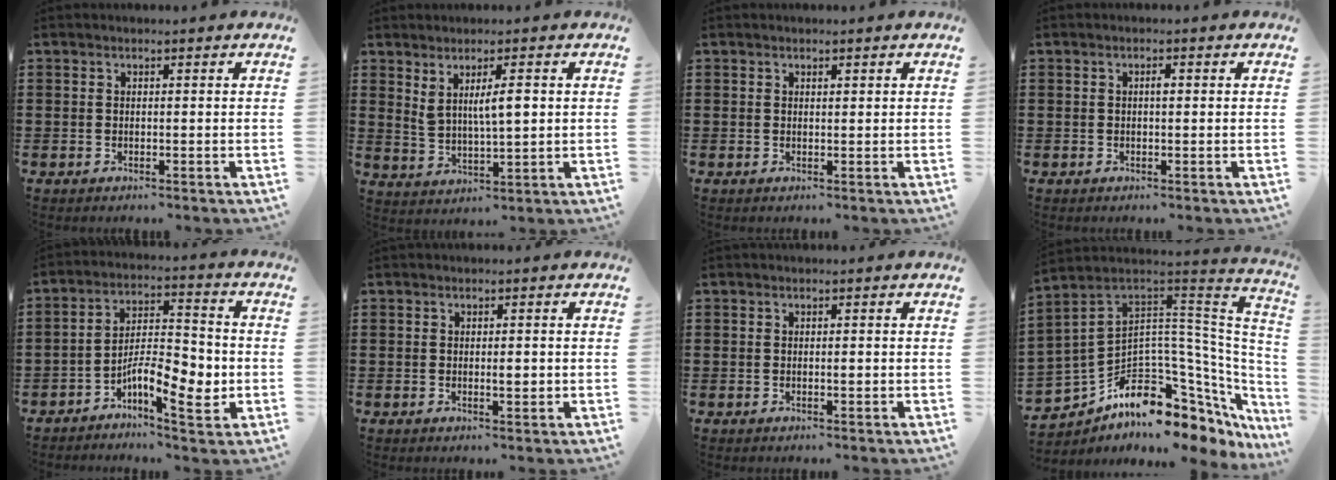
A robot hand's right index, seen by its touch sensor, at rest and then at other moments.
{"total": 5.0, "force": [1.8, 1.4, 4.5], "torque": [-0.091, 0.003, 0.031]}
{"total": 0.5, "force": [0.4, 0.3, 0.2], "torque": [-0.005, 0.002, 0.008]}
{"total": 1.1, "force": [0.1, 0.3, 1.0], "torque": [-0.020, 0.000, 0.001]}
{"total": 8.7, "force": [-3.5, 3.1, 7.3], "torque": [-0.129, 0.007, -0.061]}
{"total": 2.0, "force": [-0.1, 0.6, 1.9], "torque": [-0.034, -0.001, -0.002]}
{"total": 1.0, "force": [-0.1, 0.2, 1.0], "torque": [-0.019, -0.001, -0.001]}
{"total": 9.1, "force": [-6.1, 4.4, 5.1], "torque": [-0.119, -0.026, -0.120]}